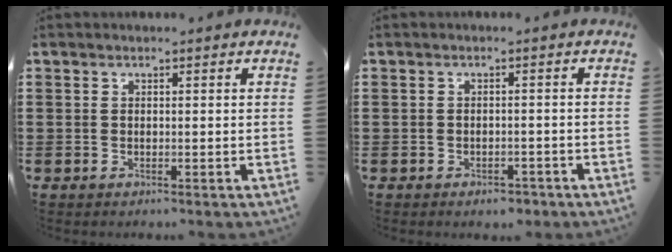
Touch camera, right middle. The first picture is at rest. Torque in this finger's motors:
{"motor_torque": [0.83, -0.34, 0.02, 0.02]}